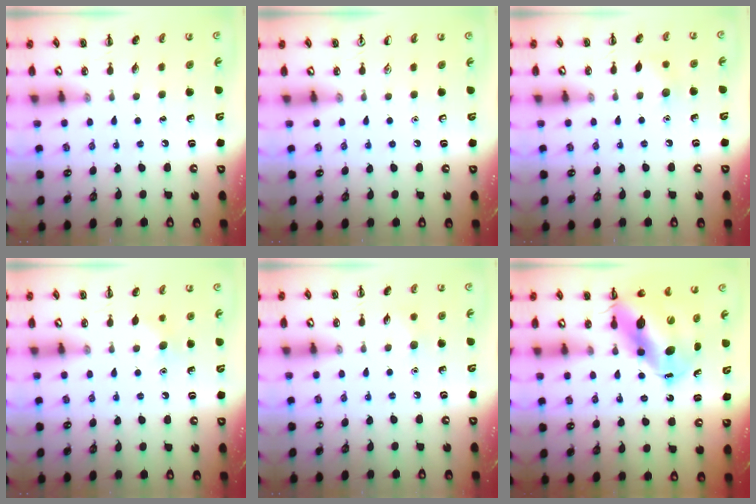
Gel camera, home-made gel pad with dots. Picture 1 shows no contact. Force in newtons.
{"total": 0.0}
{"total": 6.8, "press": 6.6, "slide": 1.7}
{"total": 4.7, "press": 4.5, "slide": 1.2}
{"total": 5.4, "press": 5.1, "slide": 1.5}
{"total": 12.7, "press": 12.2, "slide": 3.7}